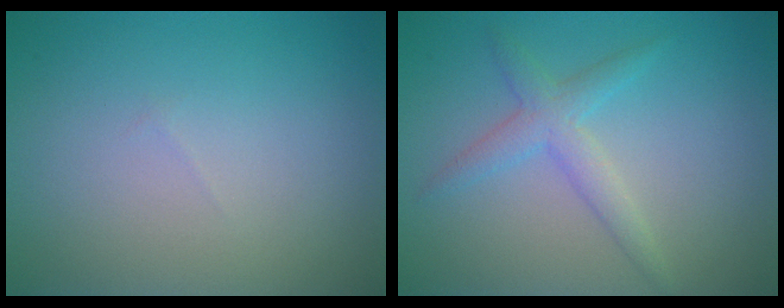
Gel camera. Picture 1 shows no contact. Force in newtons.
{"total": 2.5, "press": 2.5, "slide": 0.1}